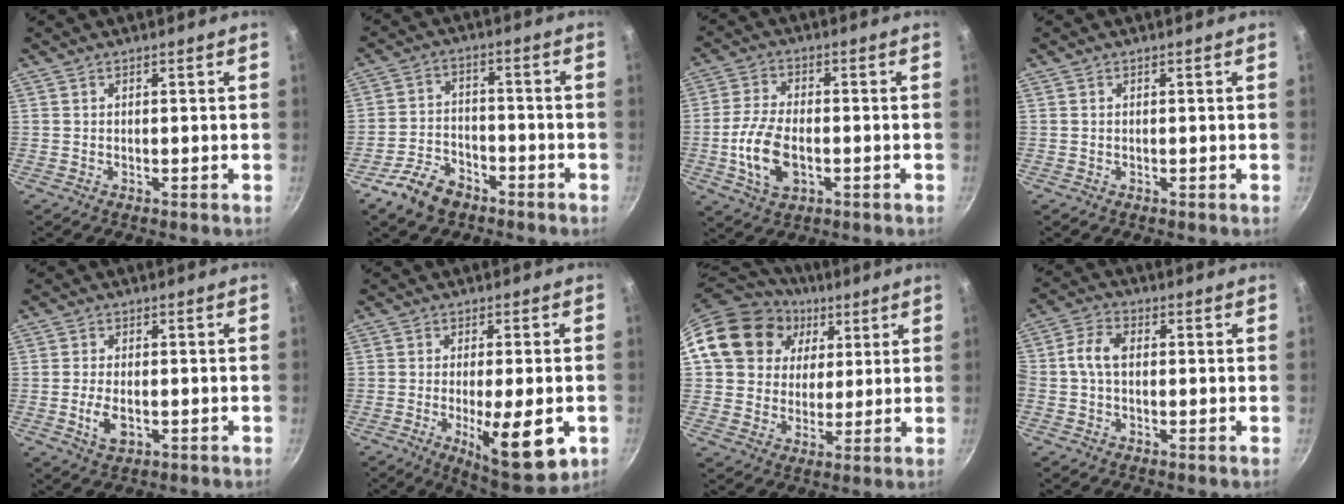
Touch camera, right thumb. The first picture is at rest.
{"total": 8.3, "force": [-5.5, 4.9, 3.9], "torque": [-0.063, 0.044, -0.100]}
{"total": 9.9, "force": [-2.3, 5.6, 7.9], "torque": [-0.158, 0.013, -0.045]}
{"total": 0.0}
{"total": 4.9, "force": [-1.2, 2.6, 3.9], "torque": [-0.074, 0.002, -0.019]}
{"total": 13.8, "force": [-4.0, 4.0, 12.6], "torque": [-0.170, -0.001, -0.051]}
{"total": 17.7, "force": [5.9, 15.0, 7.3], "torque": [-0.116, 0.014, 0.099]}
{"total": 5.8, "force": [0.1, 3.9, 4.4], "torque": [-0.086, 0.020, -0.012]}